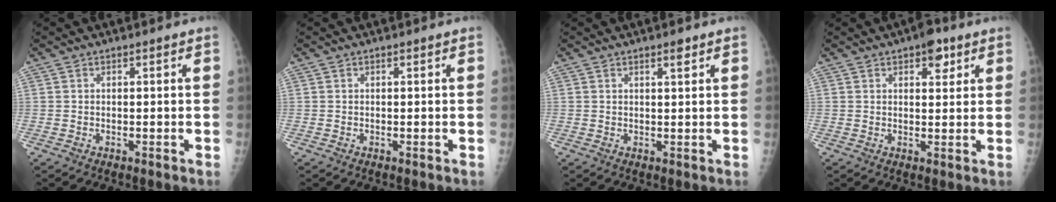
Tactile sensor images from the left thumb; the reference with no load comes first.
{"total": 0.0}
{"total": 1.7, "force": [1.2, 0.4, 1.2], "torque": [-0.016, -0.006, 0.018]}
{"total": 4.8, "force": [2.7, 2.4, 3.1], "torque": [-0.021, -0.009, 0.031]}